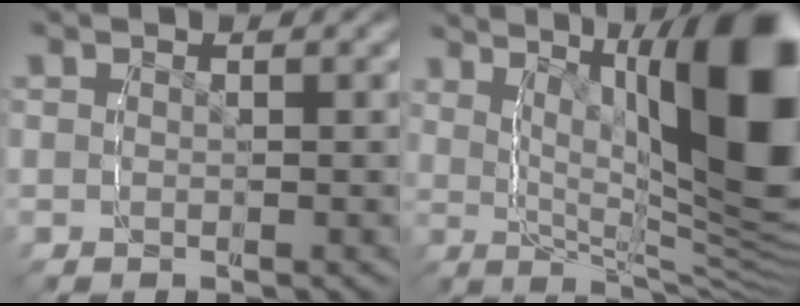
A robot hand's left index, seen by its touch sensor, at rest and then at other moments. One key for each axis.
{"total": 17.9, "fx": 4.1, "fy": 8.2, "fz": 15.4, "tx": -0.166, "ty": 0.009, "tz": 0.055}